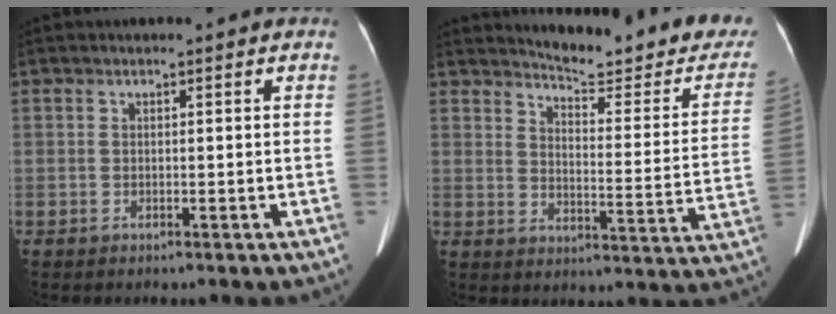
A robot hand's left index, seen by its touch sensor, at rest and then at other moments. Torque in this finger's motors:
{"motor_torque": [0.53, -0.99, 0.04, 0.03]}